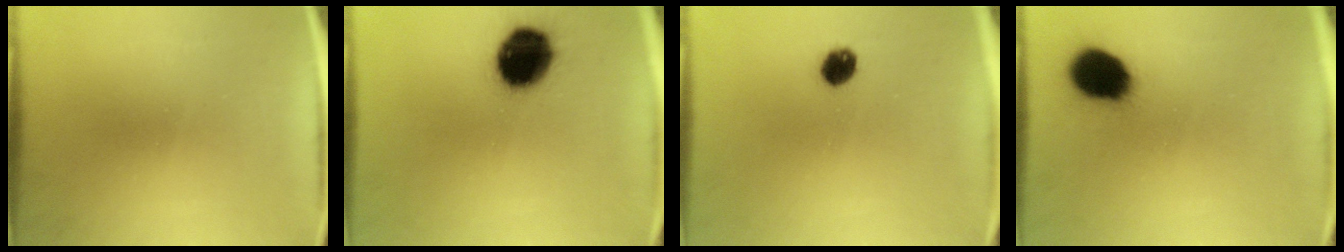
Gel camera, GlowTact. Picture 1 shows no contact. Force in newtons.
{"total": 16.6}
{"total": 4.2}
{"total": 13.7}